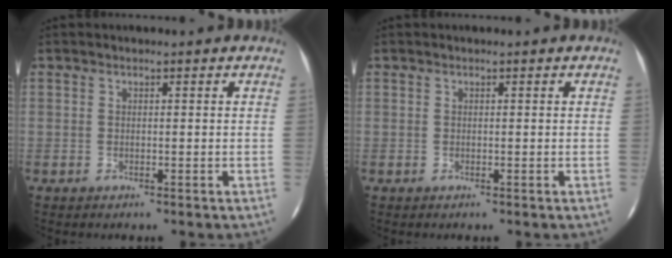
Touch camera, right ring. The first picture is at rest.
{"total": 0.0}